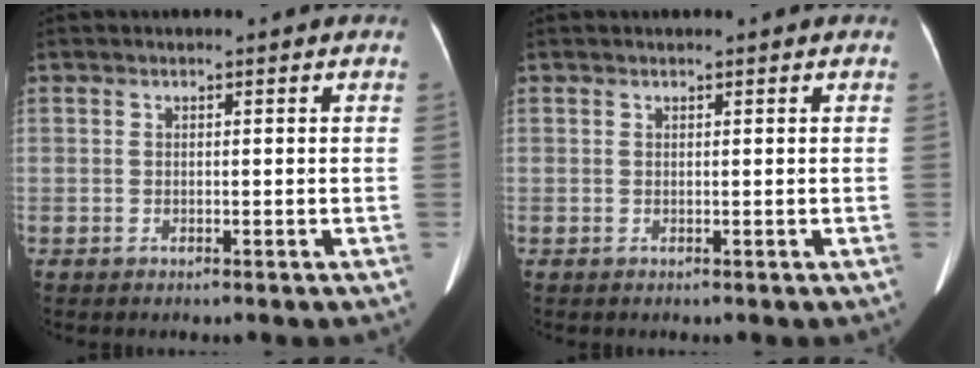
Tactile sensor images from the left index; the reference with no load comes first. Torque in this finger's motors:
{"motor_torque": [0.06, 0.07, 0.02, 0.01]}